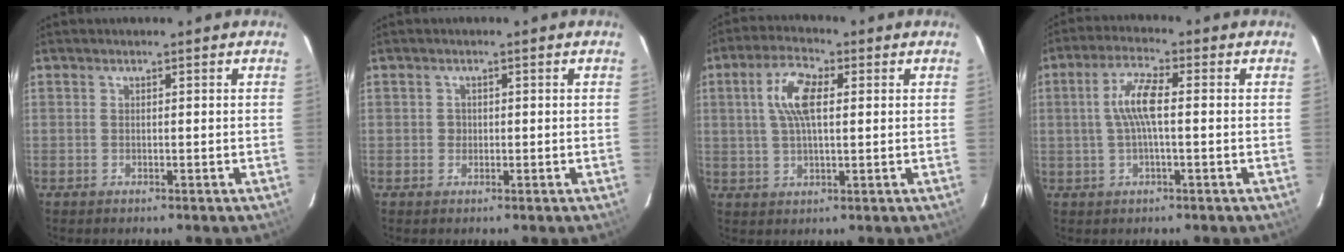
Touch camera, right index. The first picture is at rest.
{"total": 1.2, "force": [-0.3, 1.2, 0.1], "torque": [0.000, 0.002, -0.002]}
{"total": 8.0, "force": [1.8, 3.3, 7.1], "torque": [-0.137, 0.015, 0.035]}
{"total": 6.6, "force": [0.1, 1.3, 6.4], "torque": [-0.128, 0.009, 0.004]}